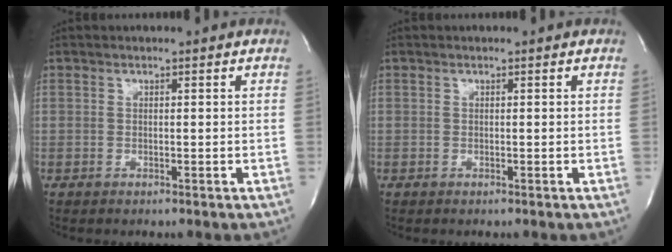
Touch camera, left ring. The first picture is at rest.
{"total": 0.0}